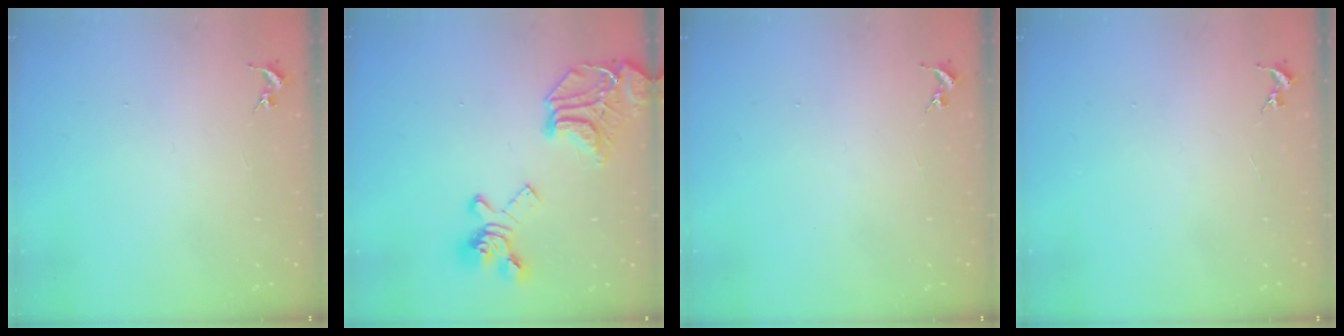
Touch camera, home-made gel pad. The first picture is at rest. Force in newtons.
{"total": 22.2, "press": 22.1, "slide": 2.3}
{"total": 0.0}
{"total": 0.0}